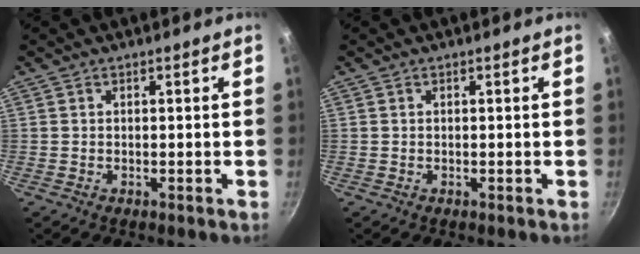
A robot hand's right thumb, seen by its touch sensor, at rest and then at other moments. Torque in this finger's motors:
{"motor_torque": [0.01, 0.00, 0.17, -0.04, 0.00]}